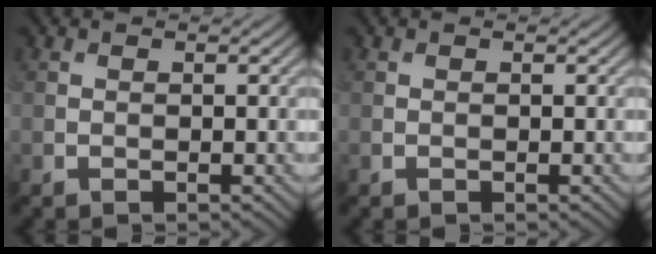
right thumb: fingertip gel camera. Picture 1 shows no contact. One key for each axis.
{"total": 0.0}